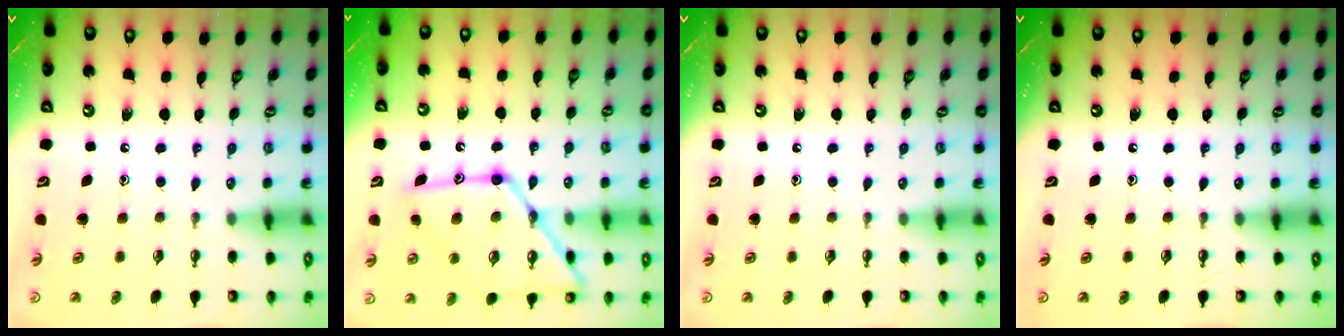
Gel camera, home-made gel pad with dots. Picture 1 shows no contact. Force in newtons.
{"total": 19.1, "press": 19.0, "slide": 1.6}
{"total": 0.0}
{"total": 0.0}